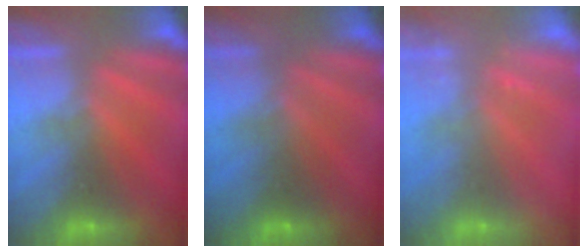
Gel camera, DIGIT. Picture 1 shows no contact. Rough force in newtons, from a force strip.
{"total": 1.9}
{"total": 2.3}